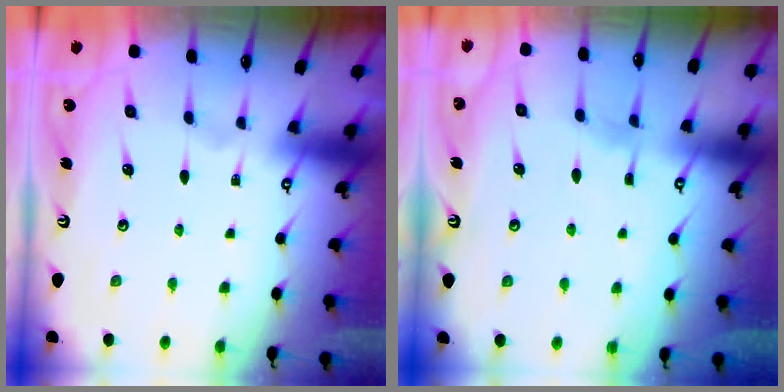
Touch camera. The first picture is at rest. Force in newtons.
{"total": 3.9, "press": 3.9, "slide": 0.5}